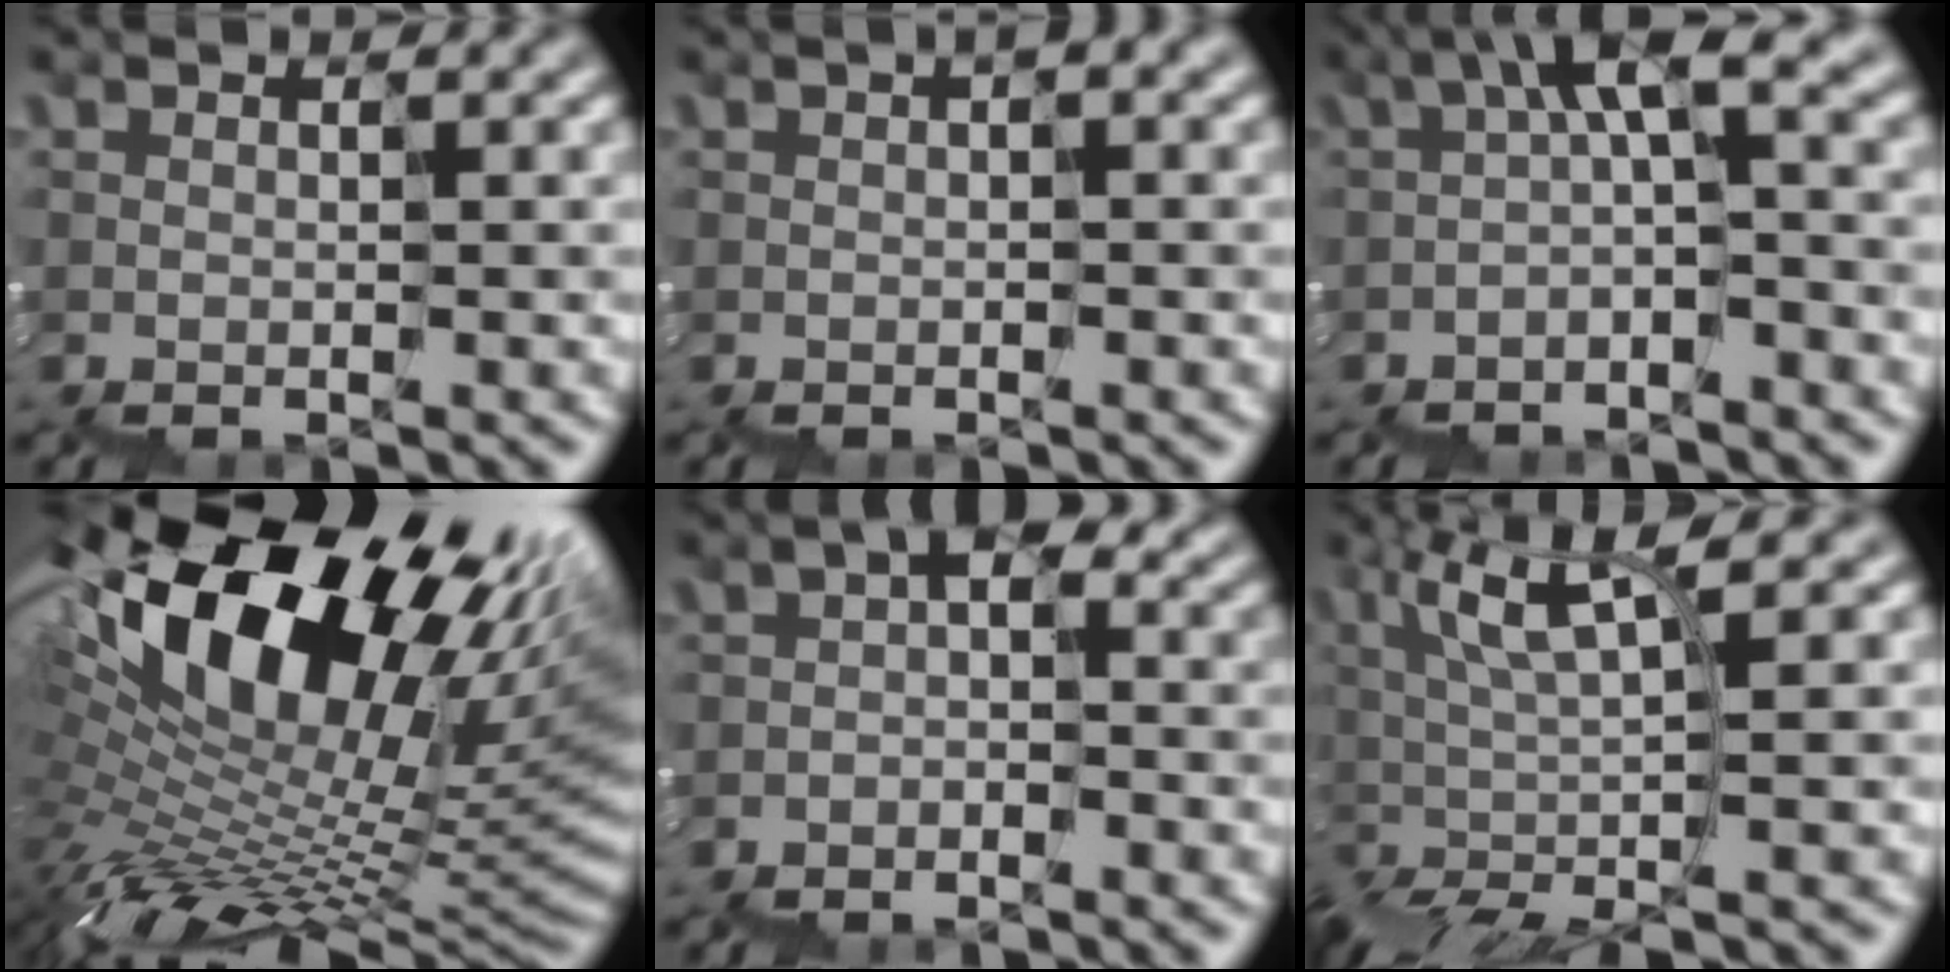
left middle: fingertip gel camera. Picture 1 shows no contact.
{"total": 1.3, "force": [0.2, 0.4, 1.2], "torque": [-0.011, 0.006, 0.005]}
{"total": 5.1, "force": [0.1, 1.4, 4.9], "torque": [-0.089, 0.025, -0.007]}
{"total": 16.6, "force": [5.4, 8.2, 13.3], "torque": [-0.241, 0.012, 0.115]}
{"total": 1.4, "force": [-0.7, 0.6, 1.1], "torque": [-0.033, 0.008, -0.018]}
{"total": 5.4, "force": [0.7, 1.0, 5.3], "torque": [-0.113, 0.011, 0.008]}